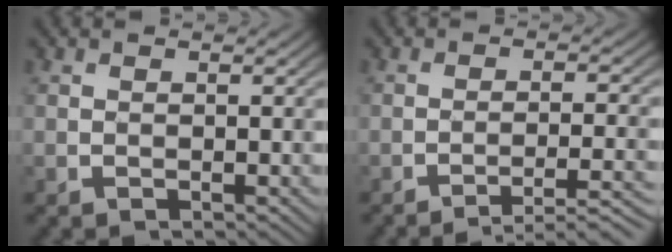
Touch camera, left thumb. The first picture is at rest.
{"total": 6.3, "force": [-4.4, 0.9, 4.4], "torque": [-0.069, 0.012, -0.063]}